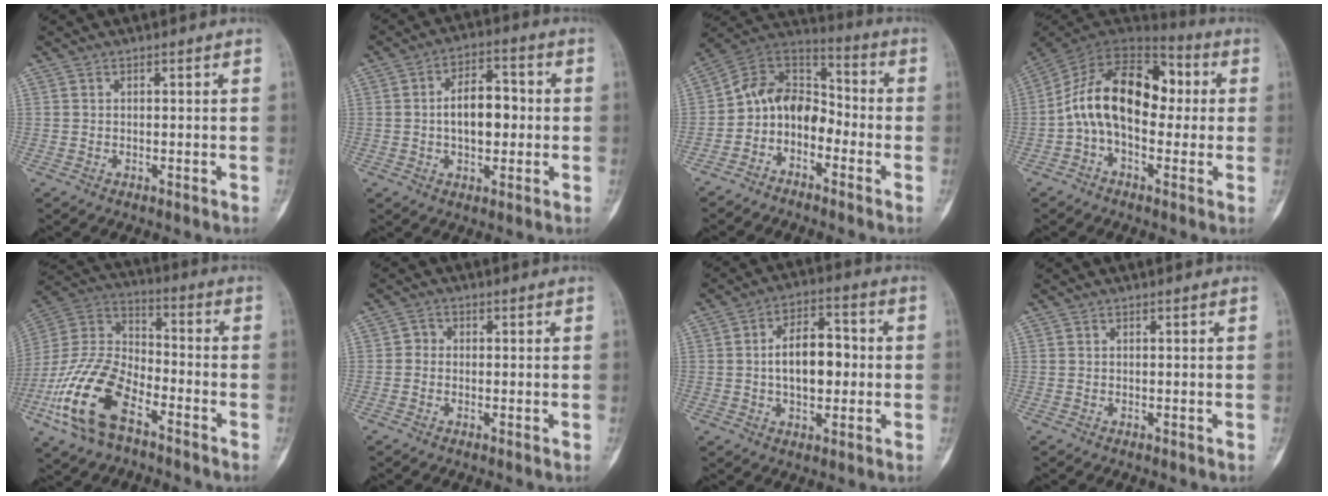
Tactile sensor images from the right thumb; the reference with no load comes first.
{"total": 9.6, "force": [0.0, 5.7, 7.8], "torque": [-0.101, 0.021, -0.005]}
{"total": 10.9, "force": [-3.9, 8.1, 6.2], "torque": [-0.078, 0.080, -0.087]}
{"total": 17.7, "force": [0.2, 10.9, 13.9], "torque": [-0.208, 0.051, -0.008]}
{"total": 18.8, "force": [-9.2, 9.7, 13.3], "torque": [-0.267, 0.049, -0.181]}
{"total": 1.7, "force": [-0.3, 1.6, 0.7], "torque": [0.000, 0.006, -0.013]}
{"total": 11.0, "force": [0.0, 6.5, 8.9], "torque": [-0.120, 0.023, -0.004]}
{"total": 0.0}